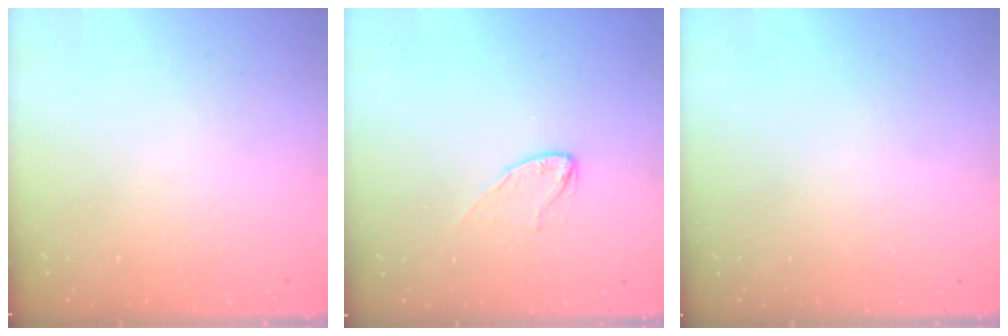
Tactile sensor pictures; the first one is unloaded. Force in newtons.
{"total": 6.5, "press": 6.5, "slide": 0.5}
{"total": 0.0}